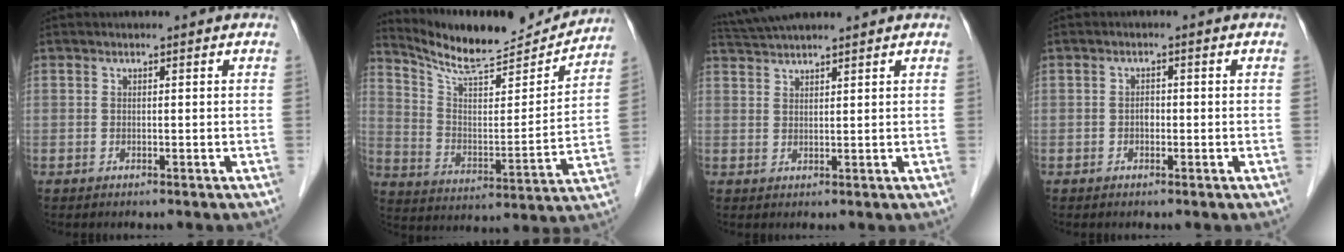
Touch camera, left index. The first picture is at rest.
{"total": 17.5, "force": [16.8, 1.6, 4.6], "torque": [-0.091, -0.034, 0.260]}
{"total": 5.9, "force": [5.5, -0.1, 2.2], "torque": [-0.045, 0.037, 0.103]}
{"total": 1.1, "force": [-0.3, 0.7, 0.8], "torque": [-0.011, 0.004, -0.007]}